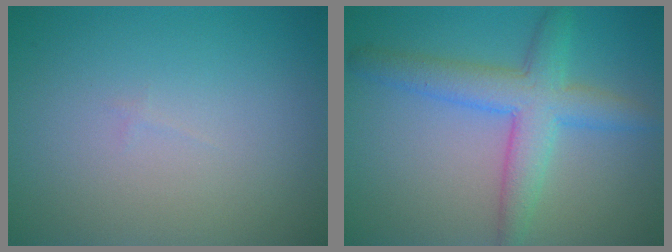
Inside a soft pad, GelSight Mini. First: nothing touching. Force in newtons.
{"total": 5.2, "press": 5.2, "slide": 0.1}